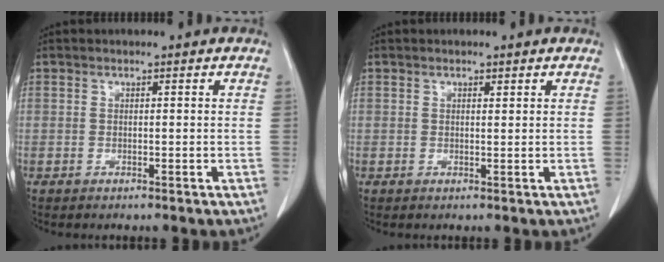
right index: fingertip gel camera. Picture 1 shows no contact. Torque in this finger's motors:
{"motor_torque": [-0.14, 0.04, 0.01, -0.01]}